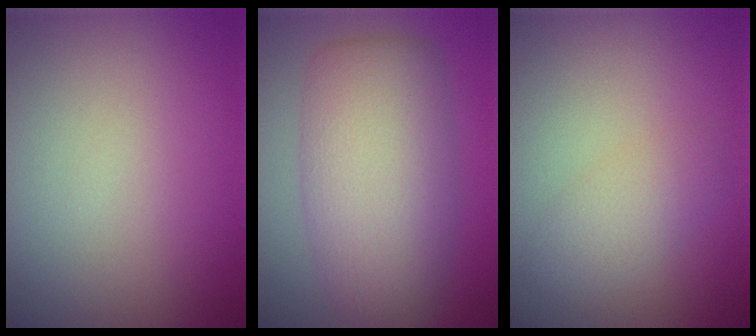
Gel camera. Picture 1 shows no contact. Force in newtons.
{"total": 7.9, "press": 7.9, "slide": 0.3}
{"total": 2.4, "press": 2.4, "slide": 0.1}